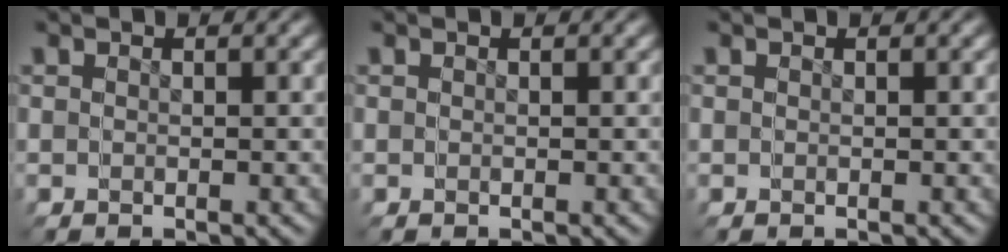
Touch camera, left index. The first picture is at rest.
{"total": 0.0}
{"total": 0.0}